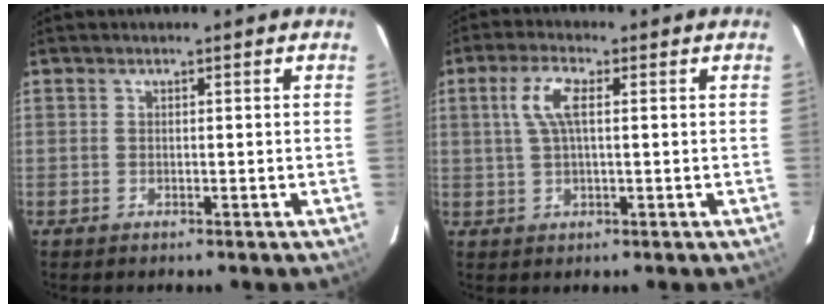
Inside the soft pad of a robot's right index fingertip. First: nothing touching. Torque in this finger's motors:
{"motor_torque": [0.38, -0.03, 0.27, 0.11]}